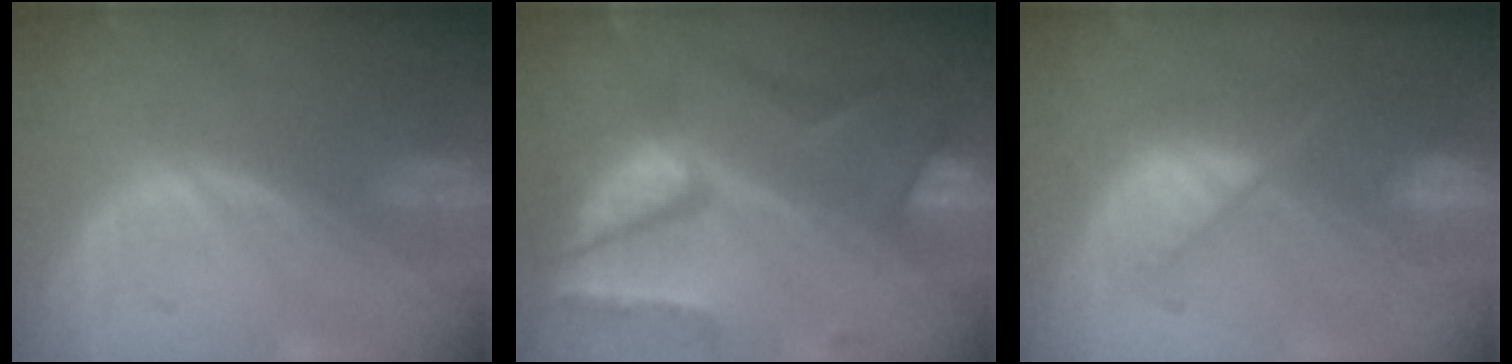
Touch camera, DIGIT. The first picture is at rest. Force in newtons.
{"total": 10.4, "press": 8.8, "slide": 5.6}
{"total": 9.0, "press": 7.7, "slide": 4.6}